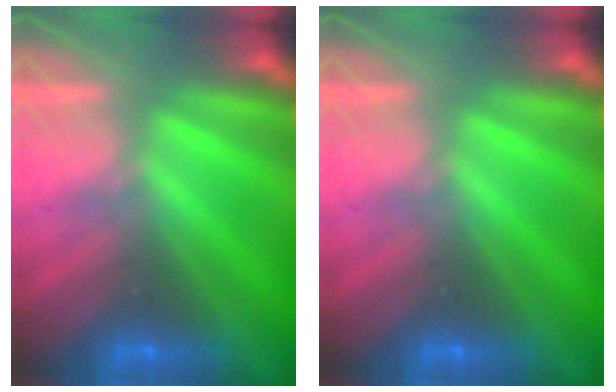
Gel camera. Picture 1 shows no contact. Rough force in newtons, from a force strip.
{"total": 0.0}